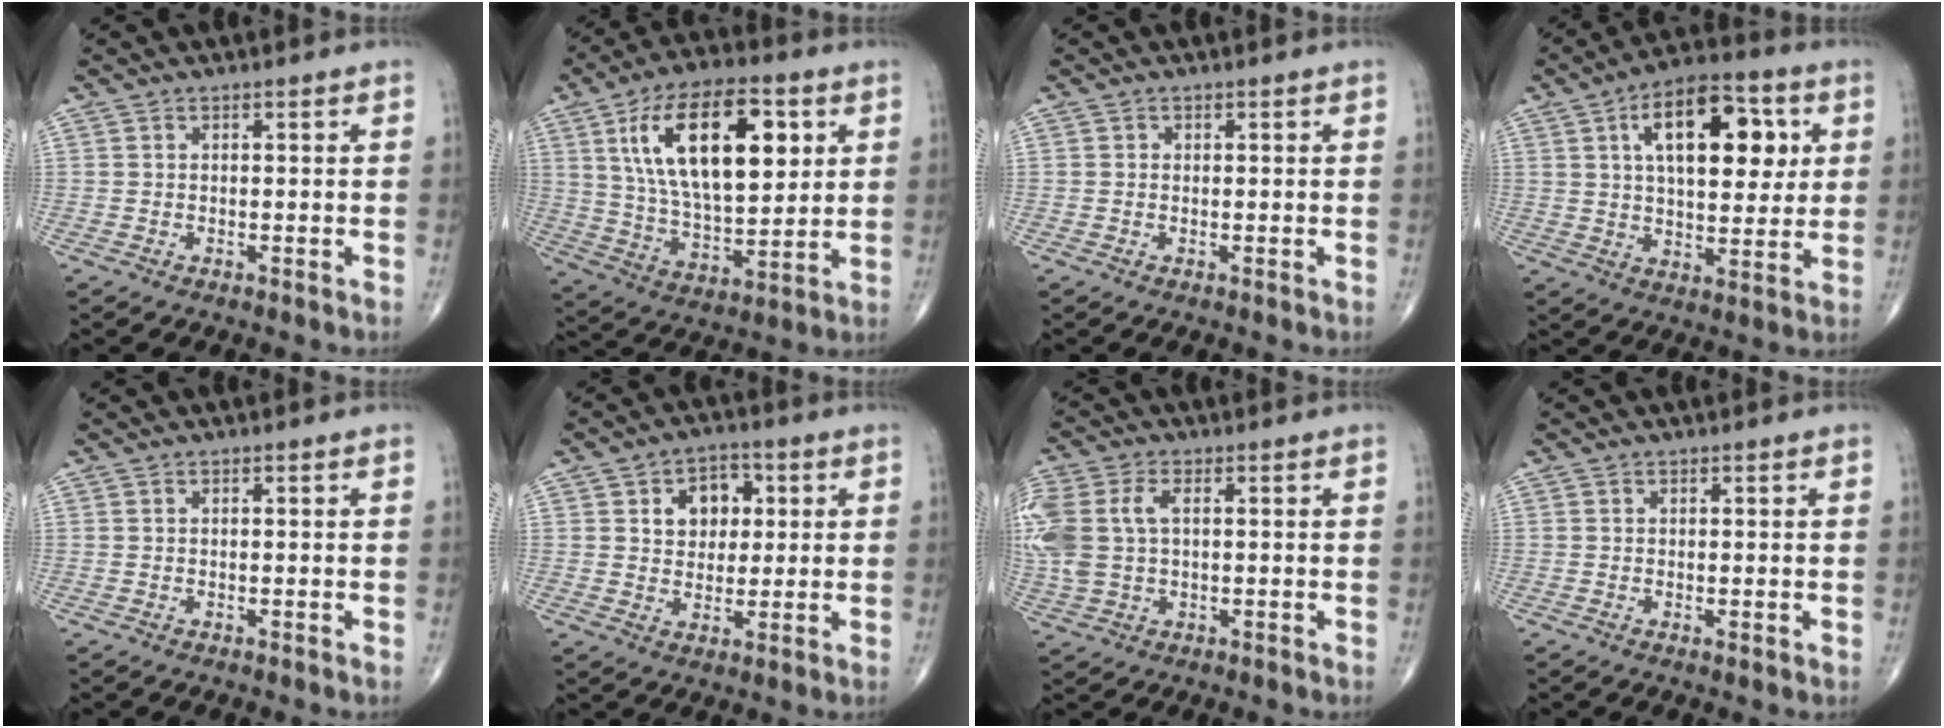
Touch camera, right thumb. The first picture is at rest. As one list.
[{"total": 22.0, "force": [7.1, 10.2, 18.1], "torque": [-0.289, -0.019, 0.124]}, {"total": 0.0}, {"total": 18.0, "force": [5.4, 9.0, 14.6], "torque": [-0.189, -0.001, 0.081]}, {"total": 0.0}, {"total": 7.9, "force": [2.2, 5.9, 4.7], "torque": [-0.030, -0.001, 0.031]}, {"total": 12.8, "force": [1.6, 8.2, 9.7], "torque": [-0.266, 0.014, 0.034]}, {"total": 0.6, "force": [0.1, 0.2, 0.5], "torque": [-0.012, -0.004, -0.001]}]